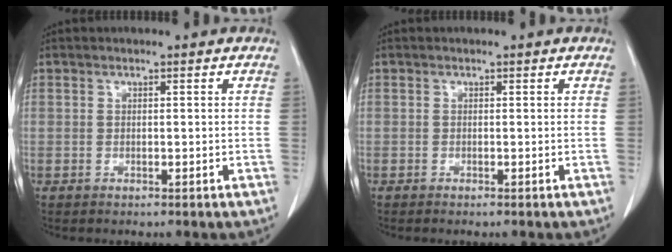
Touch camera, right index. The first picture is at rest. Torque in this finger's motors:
{"motor_torque": [-0.06, 0.05, 0.03, 0.01]}